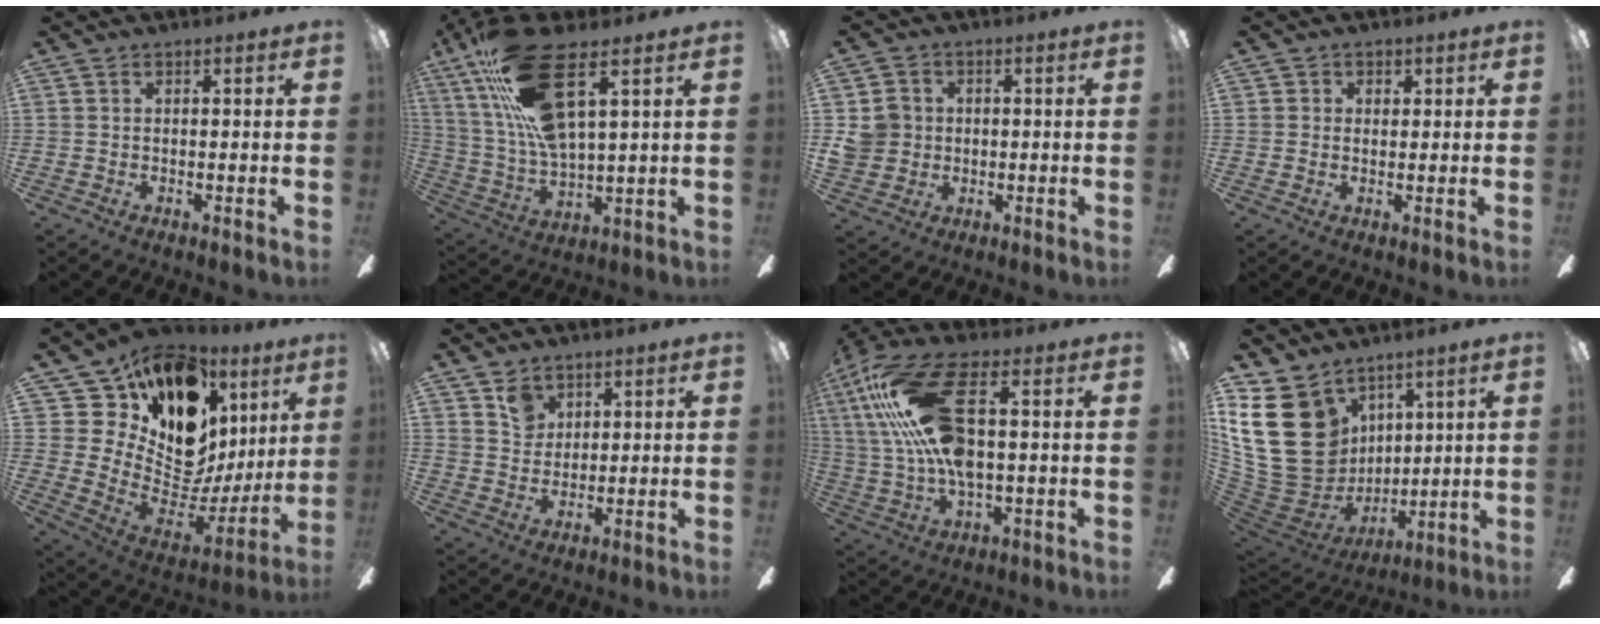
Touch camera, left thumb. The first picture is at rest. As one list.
[{"total": 20.2, "force": [10.7, 6.6, 15.8], "torque": [-0.338, -0.038, 0.178]}, {"total": 6.2, "force": [0.2, 5.9, 2.1], "torque": [-0.047, 0.011, 0.005]}, {"total": 1.5, "force": [0.6, 1.4, 0.0], "torque": [0.013, -0.001, 0.007]}, {"total": 18.5, "force": [11.8, 11.6, 8.2], "torque": [-0.154, -0.109, 0.238]}, {"total": 4.7, "force": [3.3, 3.2, 1.3], "torque": [-0.011, -0.012, 0.060]}, {"total": 22.4, "force": [4.9, 10.1, 19.4], "torque": [-0.411, -0.005, 0.081]}, {"total": 23.0, "force": [7.6, 17.9, 12.2], "torque": [-0.284, -0.045, 0.162]}]